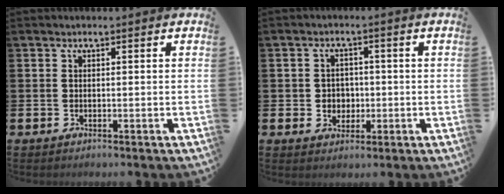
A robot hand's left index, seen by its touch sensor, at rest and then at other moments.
{"total": 2.9, "force": [0.2, 2.8, 0.8], "torque": [-0.005, 0.000, -0.007]}